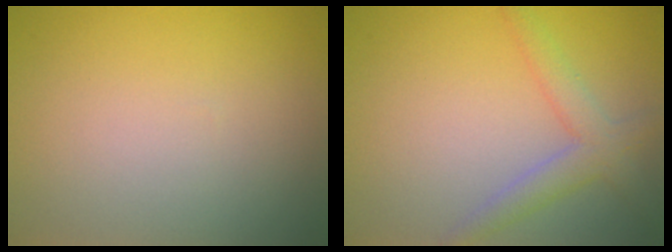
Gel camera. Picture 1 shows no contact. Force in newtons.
{"total": 3.0, "press": 3.0, "slide": 0.1}